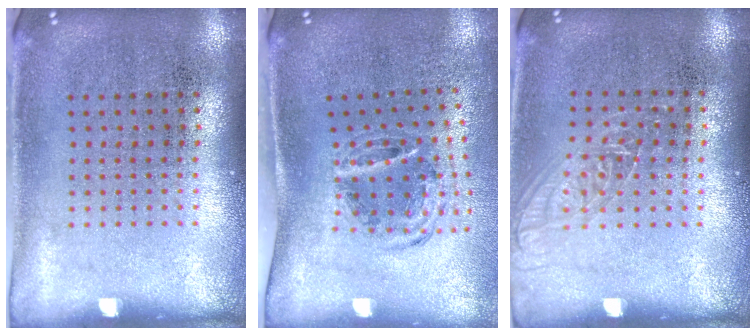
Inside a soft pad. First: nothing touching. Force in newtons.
{"total": 1.2, "press": 1.0, "slide": 0.5}
{"total": 1.1, "press": 1.1, "slide": 0.4}